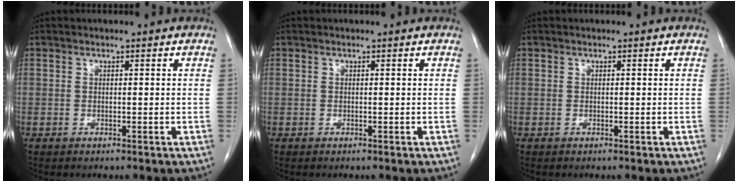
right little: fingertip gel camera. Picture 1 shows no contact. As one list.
[{"total": 0.0}, {"total": 0.0}]